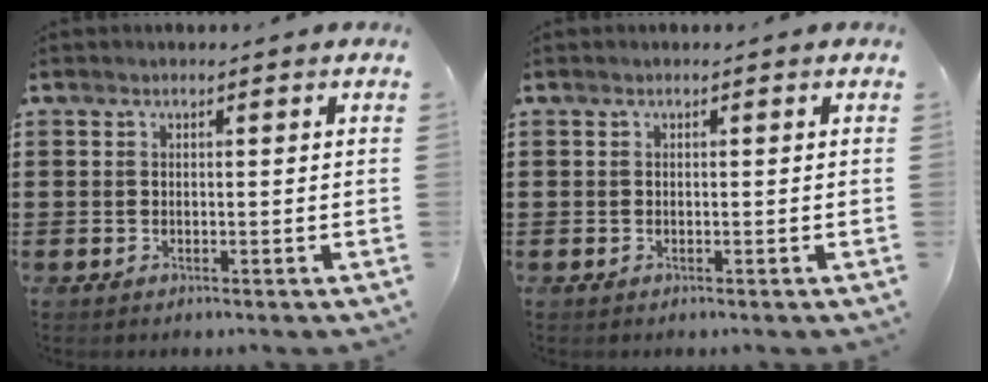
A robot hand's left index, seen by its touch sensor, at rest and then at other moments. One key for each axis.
{"total": 0.0}